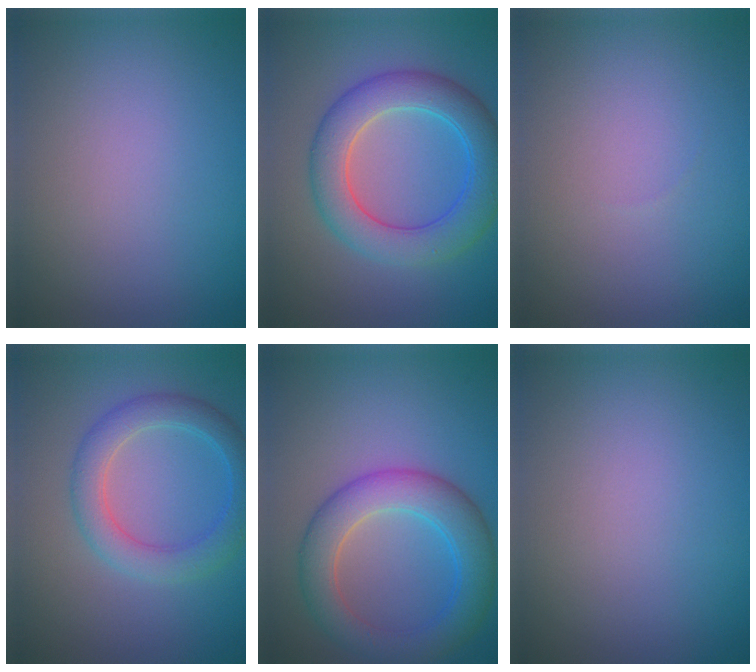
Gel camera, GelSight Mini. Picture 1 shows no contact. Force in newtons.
{"total": 6.6, "press": 6.6, "slide": 0.2}
{"total": 0.0}
{"total": 4.1, "press": 4.1, "slide": 0.1}
{"total": 5.9, "press": 5.9, "slide": 0.0}
{"total": 0.0}